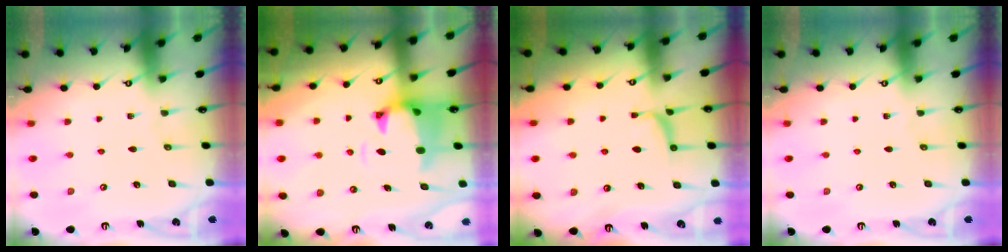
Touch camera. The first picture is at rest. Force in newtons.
{"total": 1.5, "press": 1.1, "slide": 1.1}
{"total": 1.1, "press": 0.9, "slide": 0.7}
{"total": 0.0}